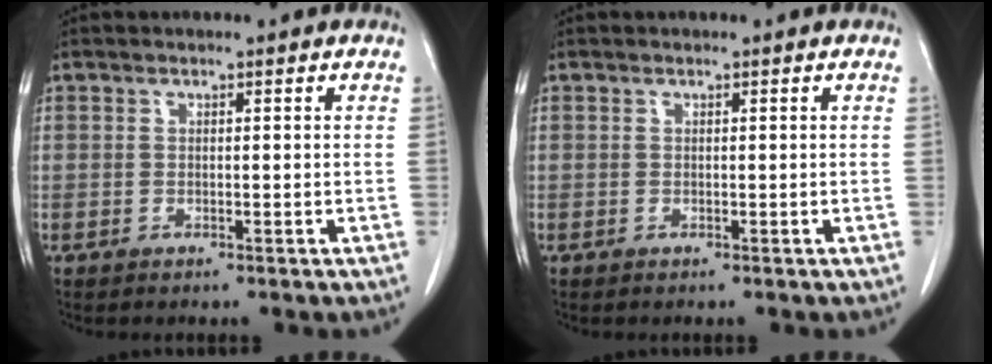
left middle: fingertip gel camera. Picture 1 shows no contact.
{"total": 0.0}